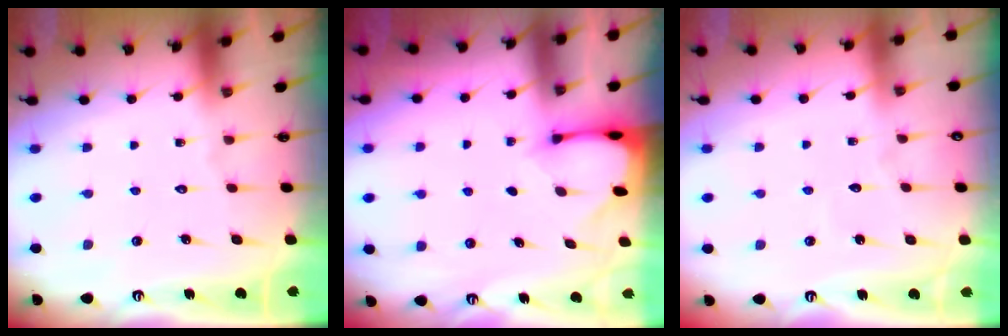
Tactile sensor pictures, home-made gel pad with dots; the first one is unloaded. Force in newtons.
{"total": 2.7, "press": 2.7, "slide": 0.3}
{"total": 3.0, "press": 3.0, "slide": 0.3}